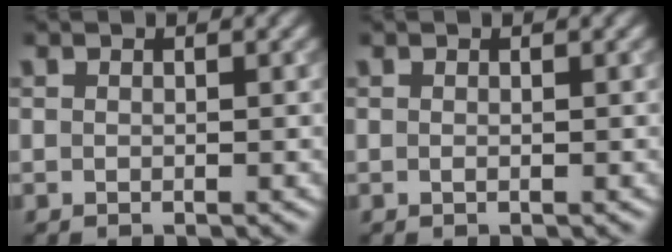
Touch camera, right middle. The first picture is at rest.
{"total": 0.0}